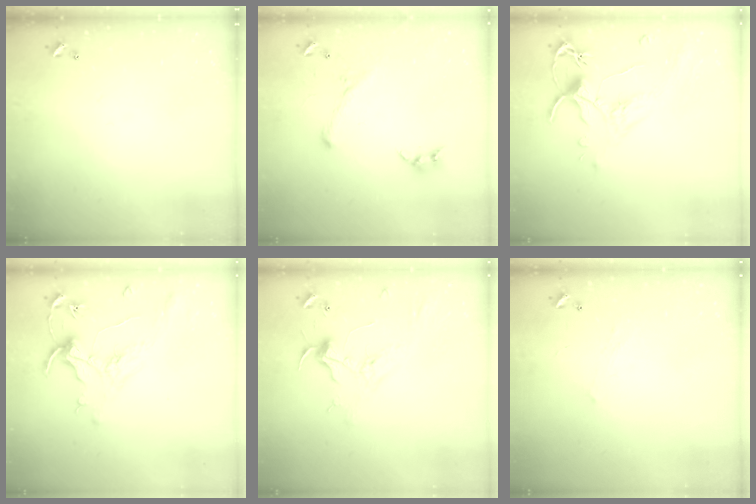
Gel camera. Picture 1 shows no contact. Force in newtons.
{"total": 1.4, "press": 0.6, "slide": 1.2}
{"total": 1.5, "press": 1.0, "slide": 1.1}
{"total": 1.6, "press": 1.4, "slide": 0.7}
{"total": 2.4, "press": 2.3, "slide": 0.8}
{"total": 0.8, "press": 0.6, "slide": 0.6}